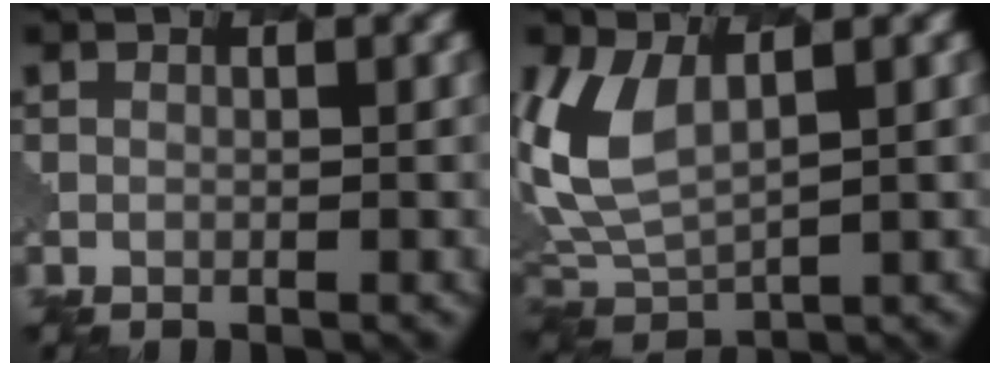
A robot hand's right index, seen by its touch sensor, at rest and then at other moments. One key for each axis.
{"total": 5.6, "fx": 2.0, "fy": 3.0, "fz": 4.3, "tx": -0.114, "ty": -0.002, "tz": 0.041}